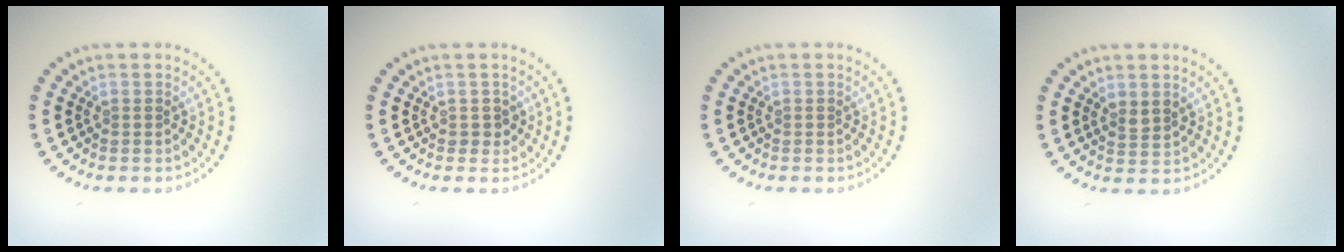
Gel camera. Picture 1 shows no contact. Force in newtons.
{"total": 1.1, "press": 1.0, "slide": 0.4}
{"total": 0.0}
{"total": 1.4, "press": 1.3, "slide": 0.5}